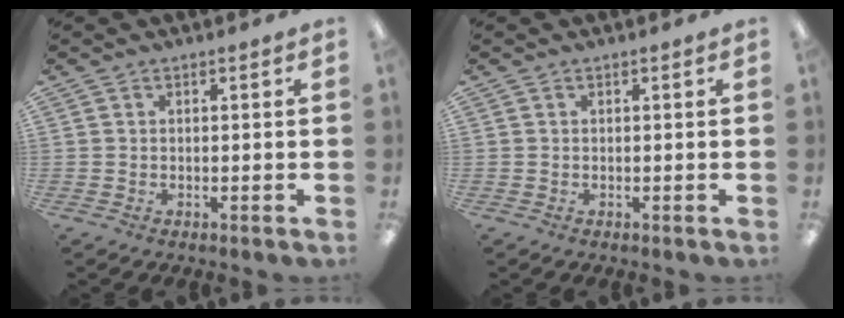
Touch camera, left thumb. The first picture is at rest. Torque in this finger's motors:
{"motor_torque": [0.00, 0.00, 0.00, 0.00, 0.00]}